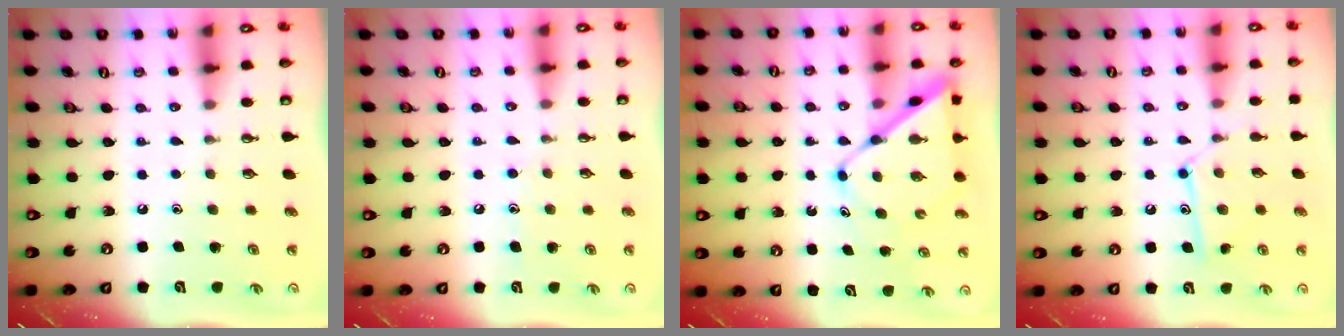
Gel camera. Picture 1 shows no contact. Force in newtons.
{"total": 4.9, "press": 4.8, "slide": 0.6}
{"total": 10.1, "press": 10.1, "slide": 1.0}
{"total": 11.0, "press": 11.0, "slide": 0.2}